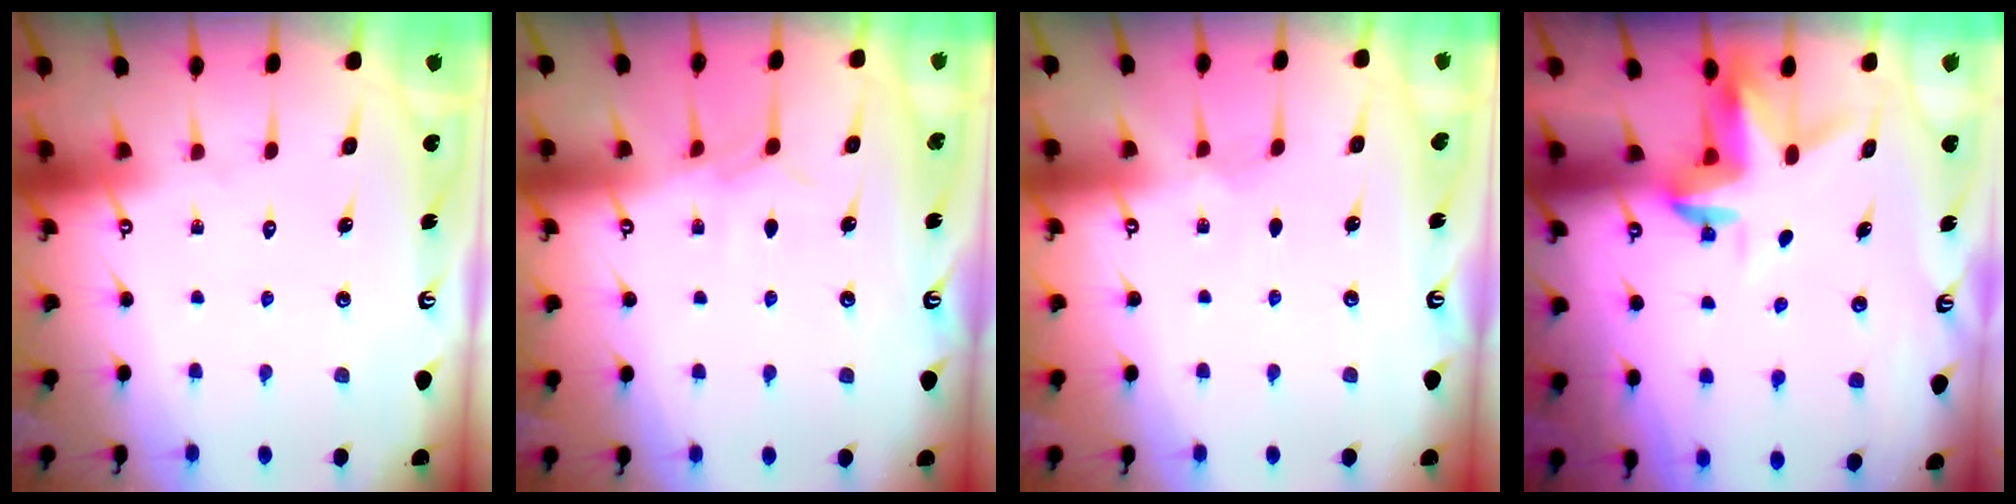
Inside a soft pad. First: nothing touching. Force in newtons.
{"total": 5.2, "press": 5.1, "slide": 0.6}
{"total": 1.1, "press": 1.0, "slide": 0.2}
{"total": 3.4, "press": 3.3, "slide": 0.4}